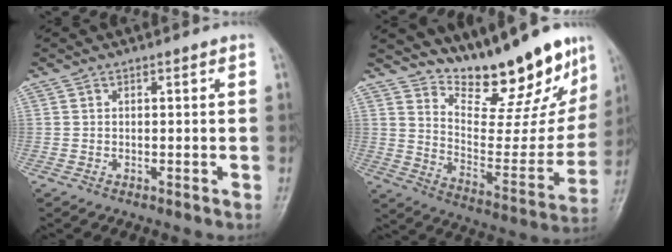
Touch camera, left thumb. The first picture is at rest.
{"total": 21.9, "force": [17.7, 7.3, 10.5], "torque": [-0.106, -0.116, 0.265]}